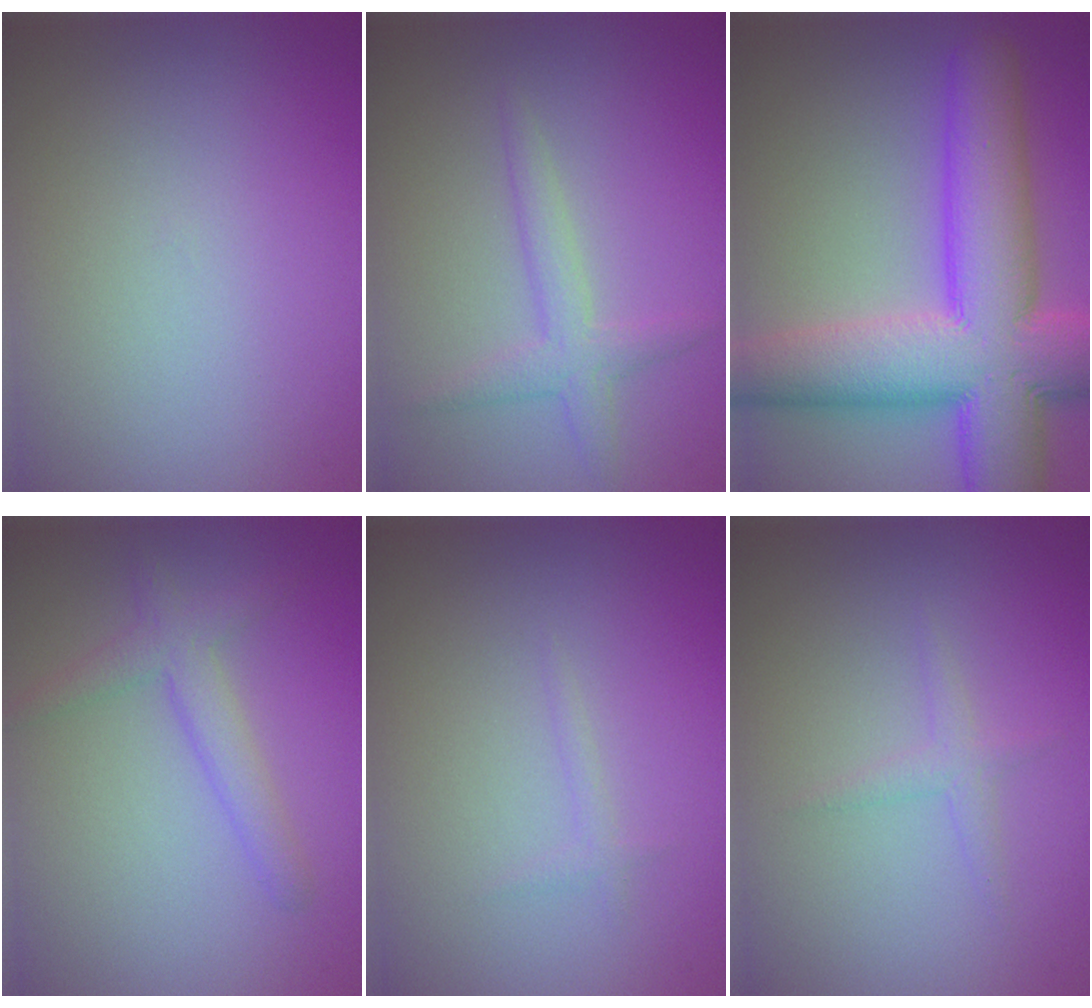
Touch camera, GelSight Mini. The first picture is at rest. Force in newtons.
{"total": 2.3, "press": 2.3, "slide": 0.1}
{"total": 12.6, "press": 12.6, "slide": 0.2}
{"total": 2.0, "press": 2.0, "slide": 0.1}
{"total": 0.7, "press": 0.7, "slide": 0.1}
{"total": 1.2, "press": 1.2, "slide": 0.1}